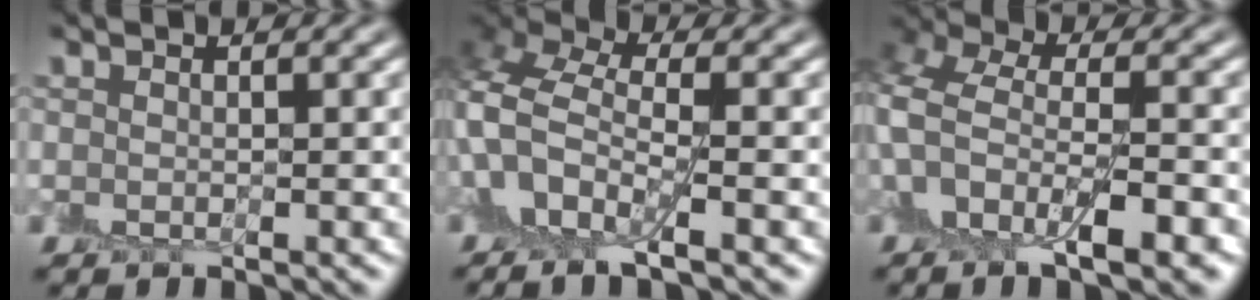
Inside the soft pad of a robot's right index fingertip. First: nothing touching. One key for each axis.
{"total": 6.5, "fx": -1.6, "fy": 3.8, "fz": 5.1, "tx": -0.114, "ty": -0.001, "tz": -0.046}
{"total": 8.1, "fx": -2.9, "fy": 4.5, "fz": 6.0, "tx": -0.123, "ty": -0.006, "tz": -0.050}